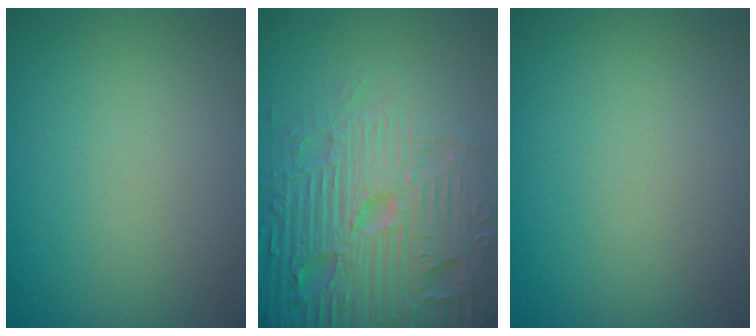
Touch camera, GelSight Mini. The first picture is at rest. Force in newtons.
{"total": 7.8, "press": 7.6, "slide": 1.9}
{"total": 0.0}